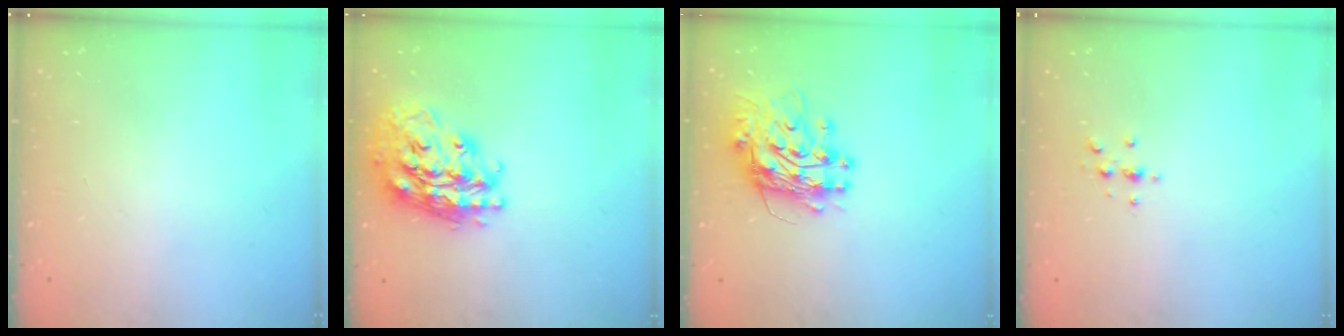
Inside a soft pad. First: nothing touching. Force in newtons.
{"total": 22.6, "press": 22.6, "slide": 1.8}
{"total": 12.9, "press": 12.8, "slide": 1.3}
{"total": 2.2, "press": 2.1, "slide": 0.2}